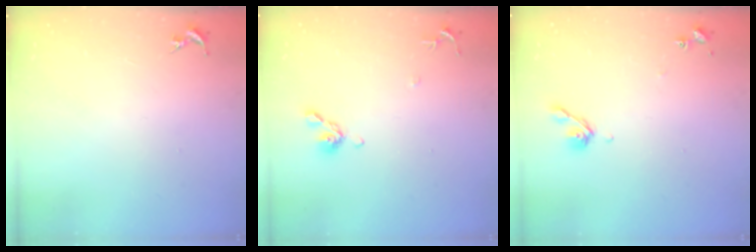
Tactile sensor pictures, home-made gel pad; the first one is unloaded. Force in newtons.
{"total": 8.7, "press": 8.5, "slide": 1.8}
{"total": 7.1, "press": 7.0, "slide": 0.8}